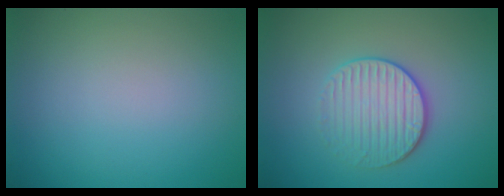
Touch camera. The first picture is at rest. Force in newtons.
{"total": 3.3, "press": 3.1, "slide": 1.2}